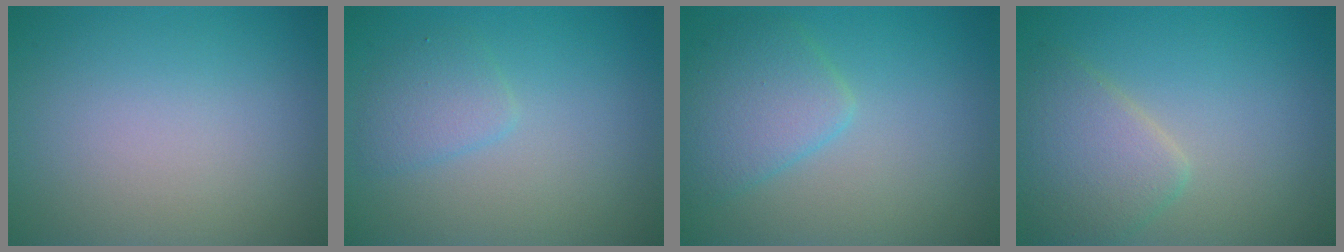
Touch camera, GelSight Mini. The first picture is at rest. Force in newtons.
{"total": 1.9, "press": 1.9, "slide": 0.0}
{"total": 3.8, "press": 3.8, "slide": 0.2}
{"total": 3.8, "press": 3.8, "slide": 0.2}